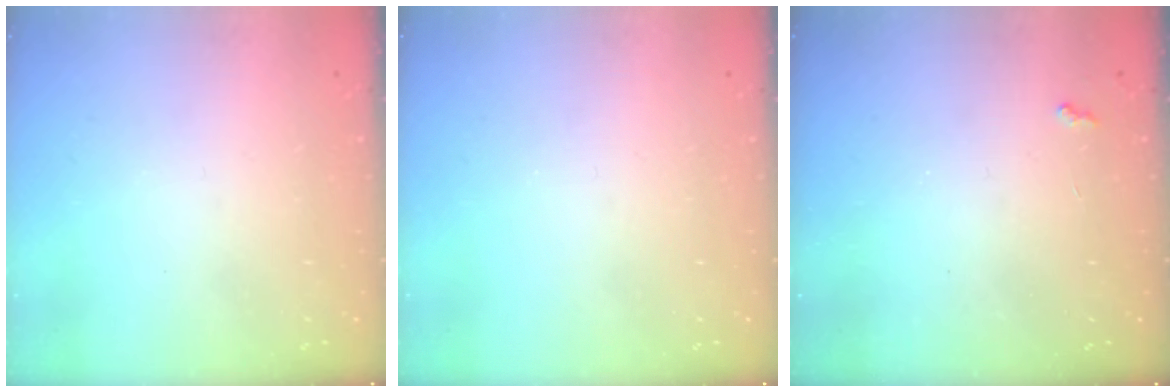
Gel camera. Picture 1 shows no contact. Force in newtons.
{"total": 0.0}
{"total": 2.8, "press": 2.8, "slide": 0.4}